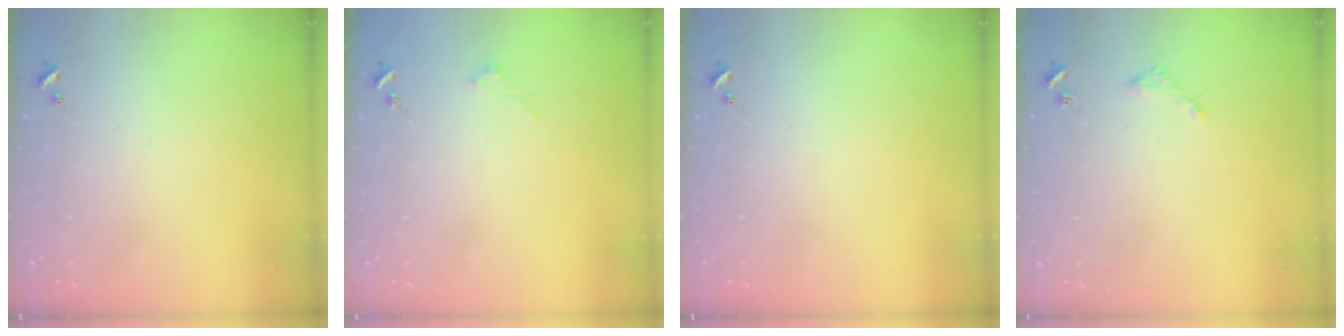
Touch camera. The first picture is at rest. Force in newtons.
{"total": 1.8, "press": 1.8, "slide": 0.2}
{"total": 0.0}
{"total": 3.0, "press": 3.0, "slide": 0.4}